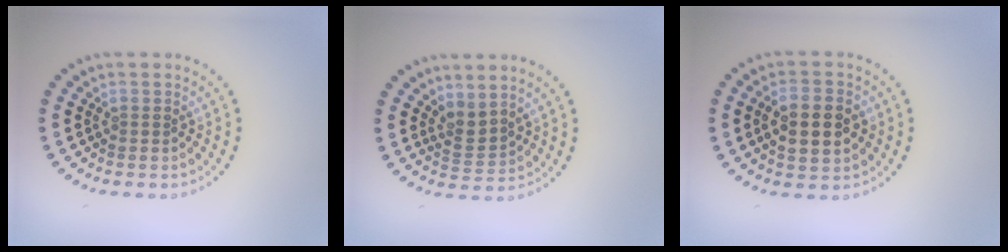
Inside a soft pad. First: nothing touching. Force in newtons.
{"total": 2.1, "press": 1.5, "slide": 1.5}
{"total": 4.9, "press": 4.9, "slide": 0.3}